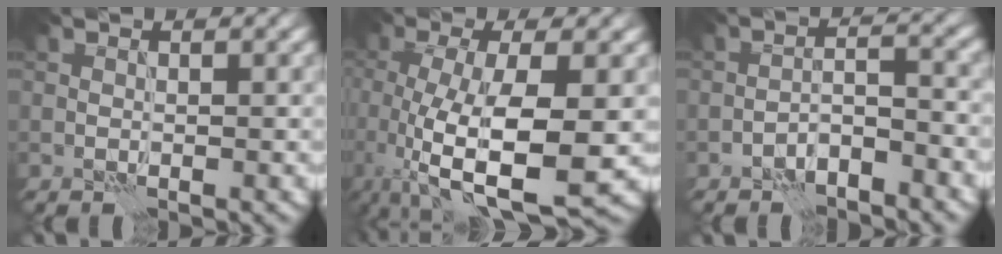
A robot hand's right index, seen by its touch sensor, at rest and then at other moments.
{"total": 9.9, "force": [-2.1, 3.0, 9.2], "torque": [-0.171, -0.020, -0.032]}
{"total": 3.2, "force": [-2.6, 0.8, 1.7], "torque": [-0.024, 0.012, -0.051]}